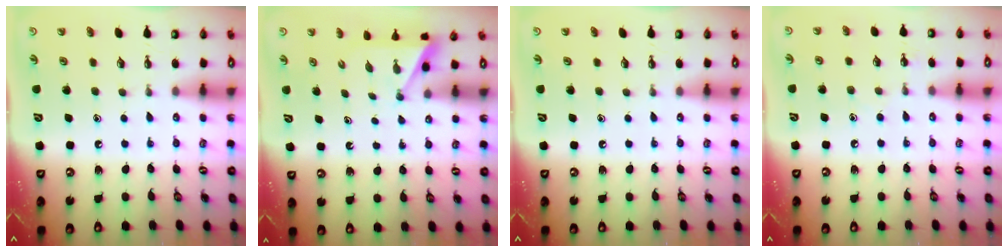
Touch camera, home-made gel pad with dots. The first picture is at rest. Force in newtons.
{"total": 2.9, "press": 2.9, "slide": 0.2}
{"total": 0.0}
{"total": 4.0, "press": 3.9, "slide": 0.5}